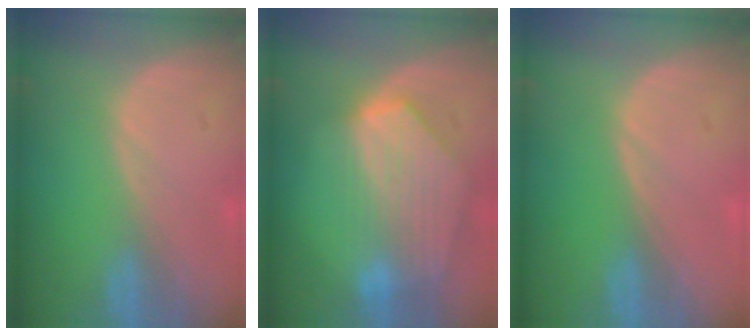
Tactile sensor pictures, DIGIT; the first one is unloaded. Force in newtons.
{"total": 9.2, "press": 8.0, "slide": 4.5}
{"total": 0.0}